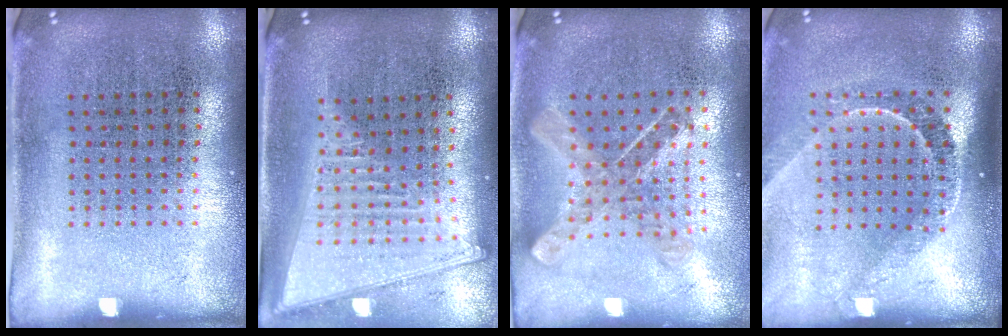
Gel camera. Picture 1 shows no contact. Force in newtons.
{"total": 2.1, "press": 1.8, "slide": 1.2}
{"total": 0.9, "press": 0.9, "slide": 0.2}
{"total": 2.2, "press": 1.5, "slide": 1.6}